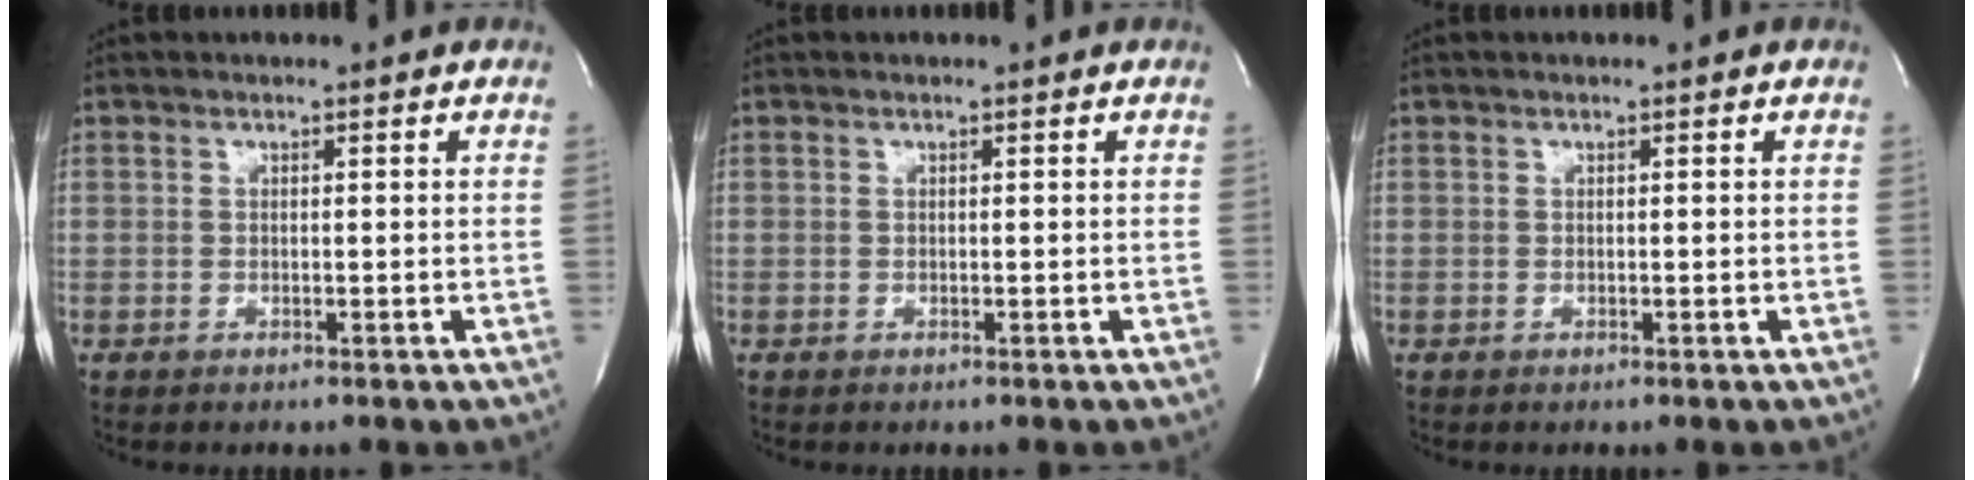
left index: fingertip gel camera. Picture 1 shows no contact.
{"total": 0.0}
{"total": 0.0}